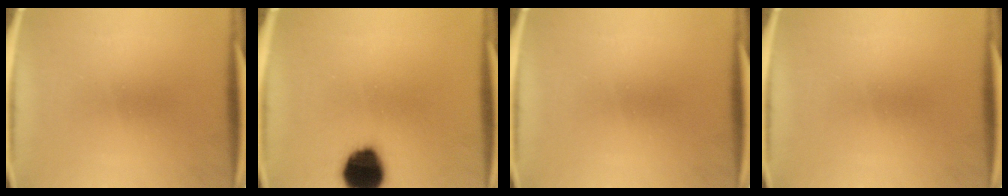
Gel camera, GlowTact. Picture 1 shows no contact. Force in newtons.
{"total": 14.0}
{"total": 0.0}
{"total": 0.0}